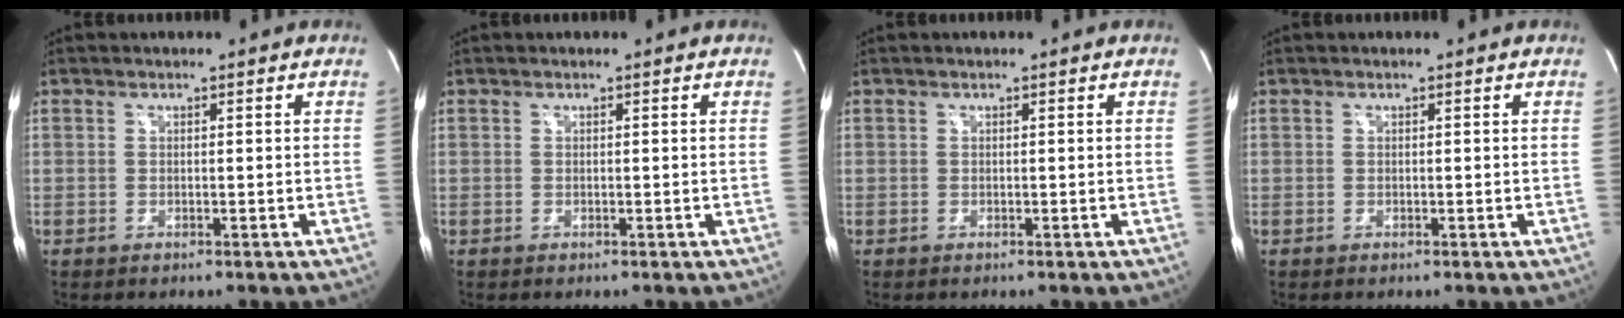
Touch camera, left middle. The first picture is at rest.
{"total": 0.0}
{"total": 0.0}
{"total": 0.0}